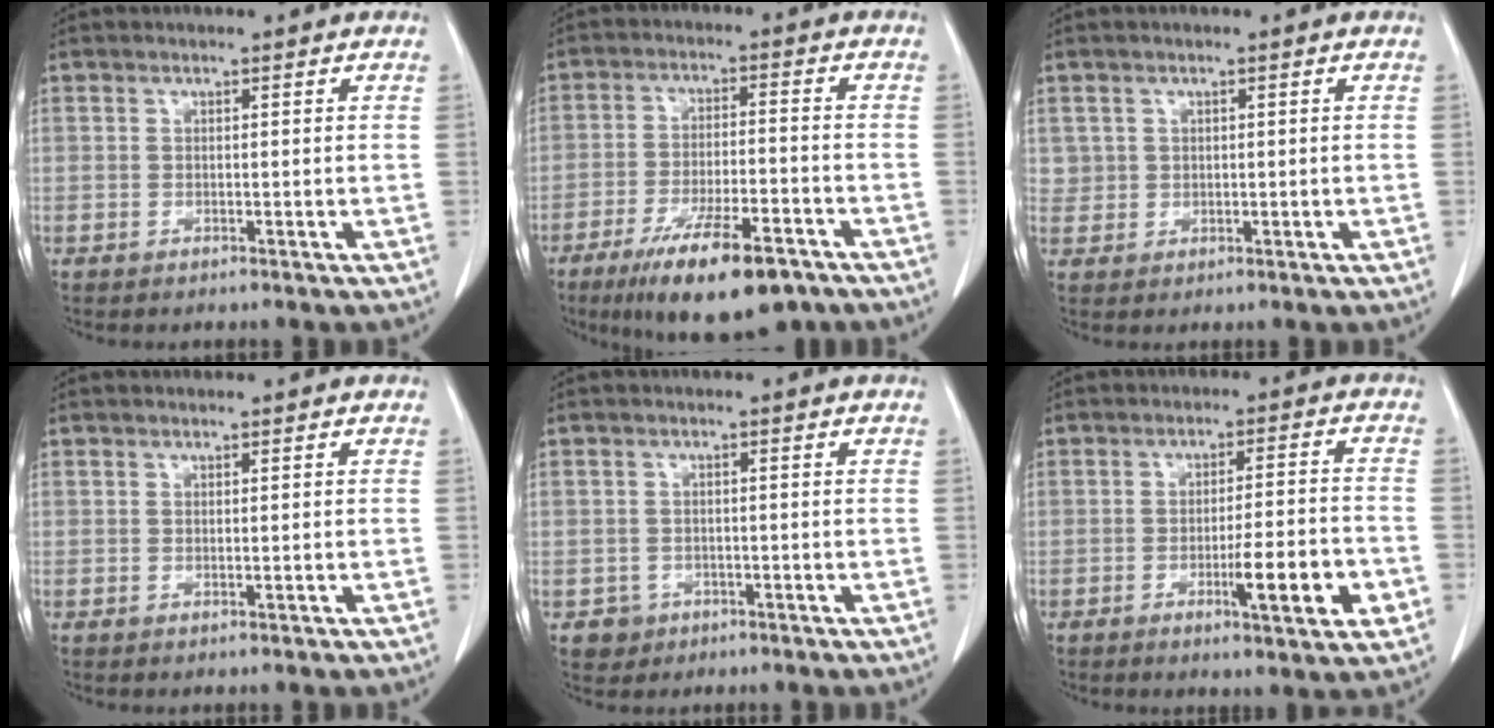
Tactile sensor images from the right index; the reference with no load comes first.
{"total": 14.5, "force": [-9.7, 3.5, 10.2], "torque": [-0.165, -0.024, -0.155]}
{"total": 2.1, "force": [0.7, 2.0, 0.1], "torque": [0.009, 0.002, 0.011]}
{"total": 0.0}
{"total": 3.0, "force": [-1.1, 2.8, 0.2], "torque": [0.003, 0.010, -0.012]}
{"total": 9.3, "force": [-3.3, 0.8, 8.7], "torque": [-0.127, -0.006, -0.048]}